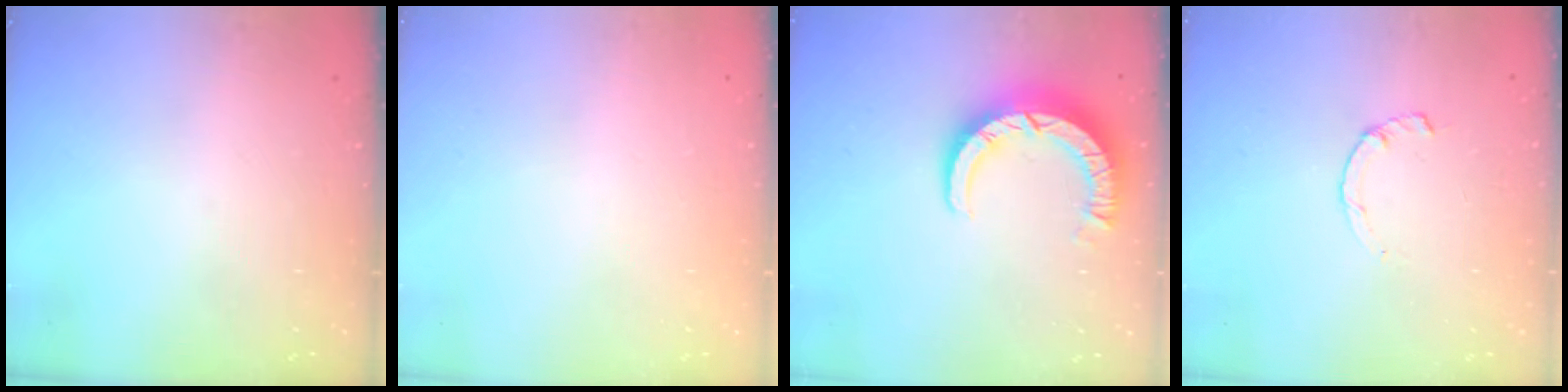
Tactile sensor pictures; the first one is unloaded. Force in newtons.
{"total": 2.5, "press": 2.5, "slide": 0.2}
{"total": 9.0, "press": 9.0, "slide": 1.0}
{"total": 2.2, "press": 2.2, "slide": 0.2}